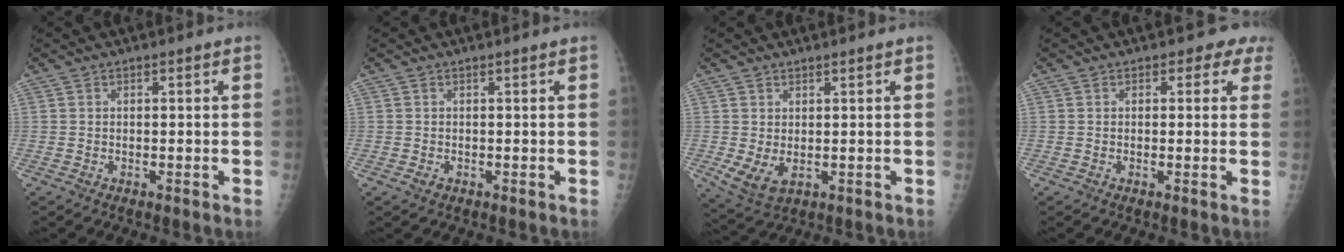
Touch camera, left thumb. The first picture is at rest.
{"total": 1.0, "force": [0.0, 0.6, 0.8], "torque": [-0.013, 0.006, 0.004]}
{"total": 5.2, "force": [0.4, 2.7, 4.5], "torque": [-0.083, -0.008, 0.022]}
{"total": 2.5, "force": [1.5, 1.8, 1.0], "torque": [0.015, -0.006, 0.005]}